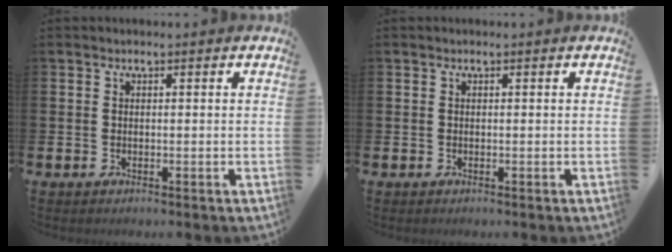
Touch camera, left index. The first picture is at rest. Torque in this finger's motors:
{"motor_torque": [-0.02, -0.02, 0.00, 0.00]}